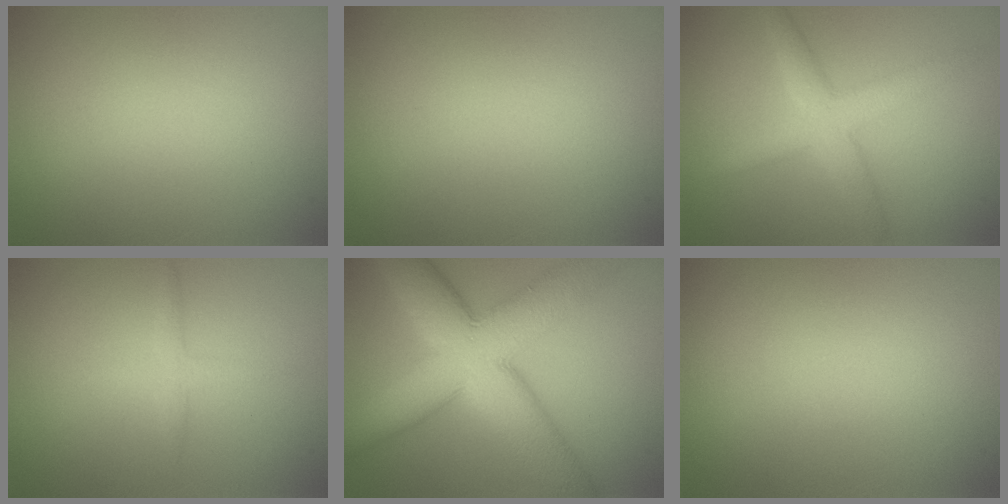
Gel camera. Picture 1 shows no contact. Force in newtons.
{"total": 0.0}
{"total": 3.7, "press": 3.7, "slide": 0.1}
{"total": 1.3, "press": 1.3, "slide": 0.0}
{"total": 11.8, "press": 11.8, "slide": 0.3}
{"total": 0.0}